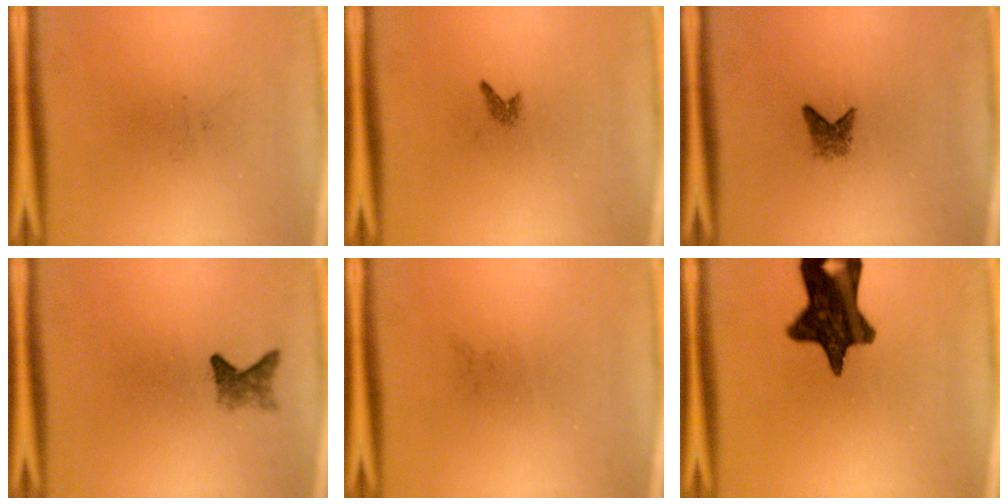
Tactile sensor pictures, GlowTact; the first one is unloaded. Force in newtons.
{"total": 0.7}
{"total": 1.6}
{"total": 2.1}
{"total": 0.0}
{"total": 13.8}